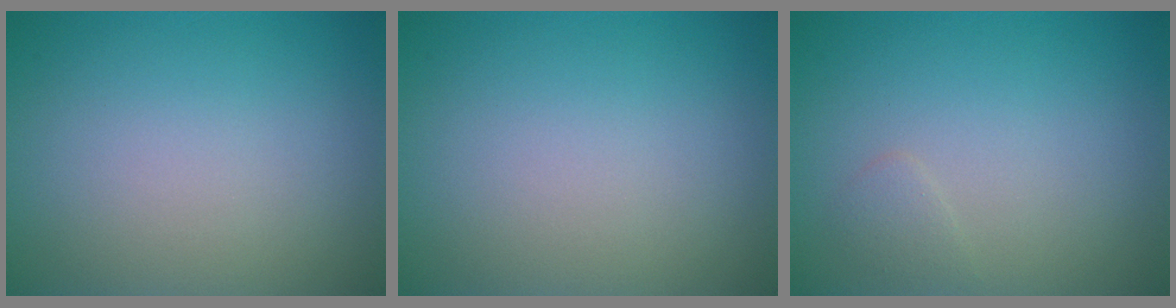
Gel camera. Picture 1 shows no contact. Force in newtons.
{"total": 0.0}
{"total": 0.8, "press": 0.8, "slide": 0.0}